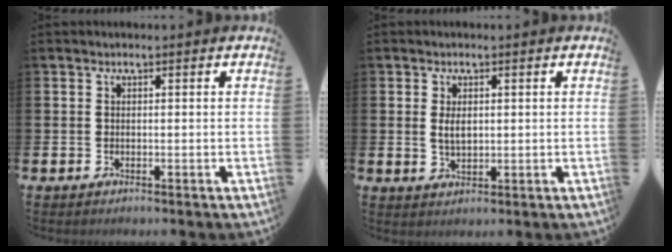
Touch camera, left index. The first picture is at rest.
{"total": 2.4, "force": [0.6, 1.2, 1.9], "torque": [-0.020, -0.002, 0.005]}